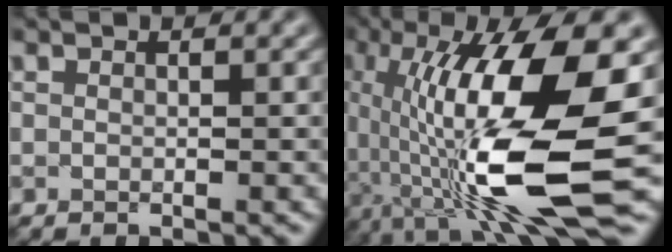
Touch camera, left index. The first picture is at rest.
{"total": 13.0, "force": [-1.7, 3.2, 12.5], "torque": [-0.228, -0.006, -0.032]}